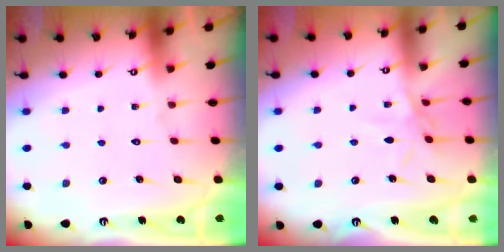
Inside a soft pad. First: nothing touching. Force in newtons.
{"total": 5.2, "press": 5.2, "slide": 0.6}